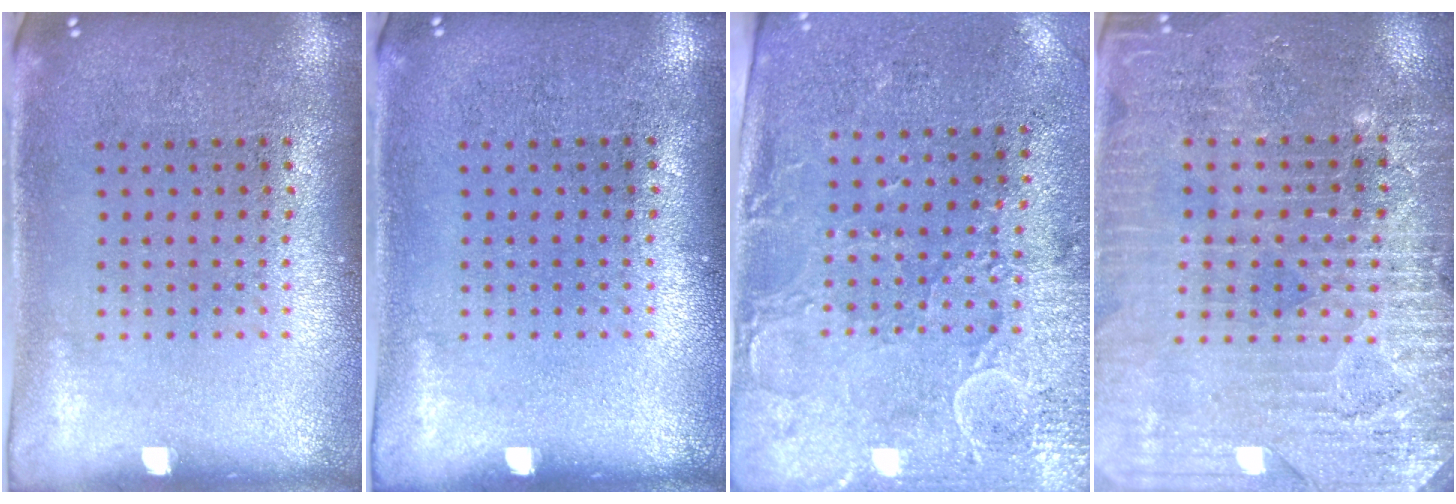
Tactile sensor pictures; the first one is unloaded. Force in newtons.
{"total": 0.0}
{"total": 2.9, "press": 2.5, "slide": 1.6}
{"total": 3.2, "press": 3.1, "slide": 0.7}